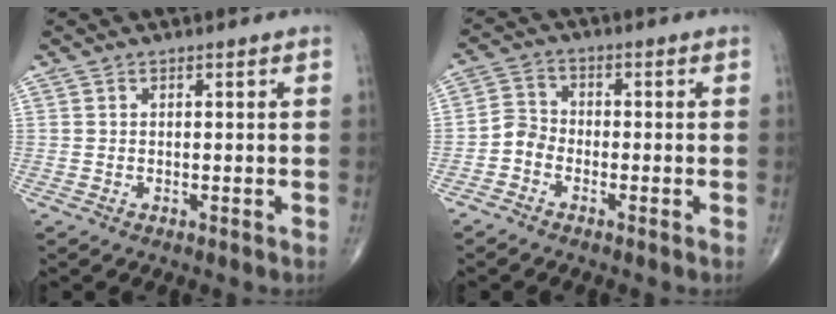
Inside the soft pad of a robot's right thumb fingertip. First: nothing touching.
{"total": 3.7, "force": [-2.0, 2.8, 1.4], "torque": [-0.016, 0.015, -0.051]}